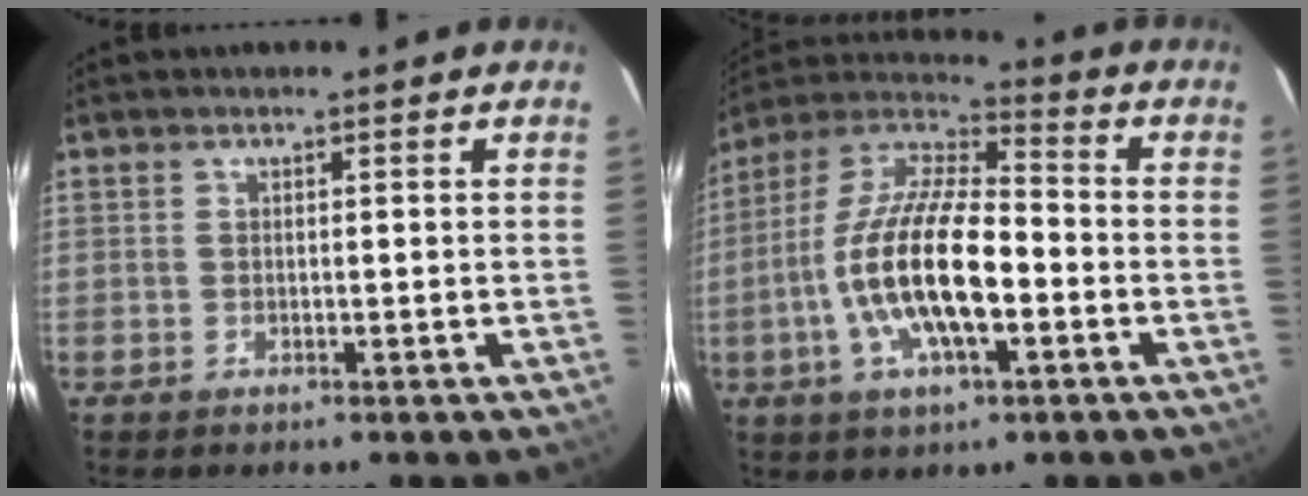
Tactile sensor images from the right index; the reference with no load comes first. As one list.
[{"total": 18.1, "force": [-4.5, 6.4, 16.3], "torque": [-0.325, -0.004, -0.091]}]